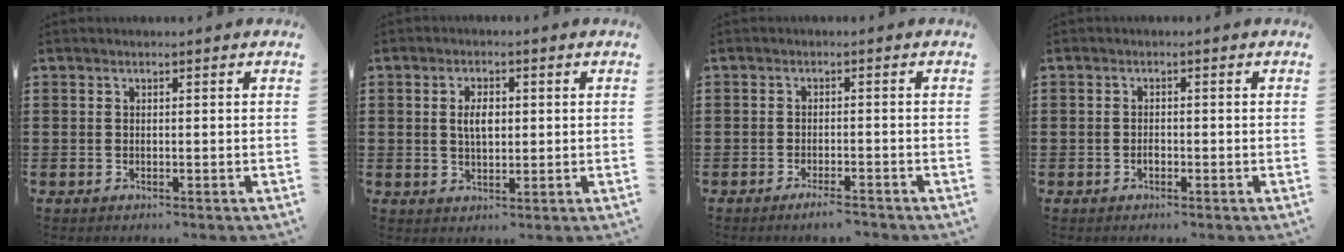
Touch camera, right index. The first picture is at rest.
{"total": 3.6, "force": [0.4, 1.8, 3.1], "torque": [-0.055, 0.004, 0.004]}
{"total": 2.5, "force": [-2.1, 0.1, 1.3], "torque": [-0.029, -0.001, -0.041]}
{"total": 1.0, "force": [-0.5, 0.6, 0.6], "torque": [-0.012, -0.002, -0.009]}